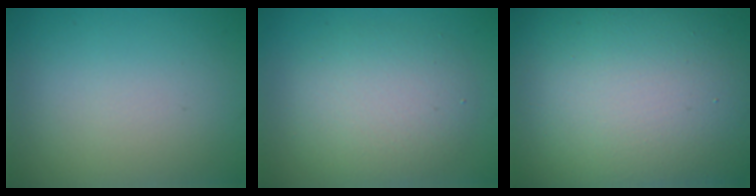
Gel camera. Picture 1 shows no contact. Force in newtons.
{"total": 4.8, "press": 4.8, "slide": 0.2}
{"total": 23.4, "press": 23.3, "slide": 1.2}